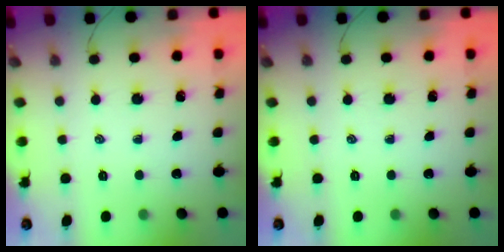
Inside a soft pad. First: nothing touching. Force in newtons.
{"total": 0.0}